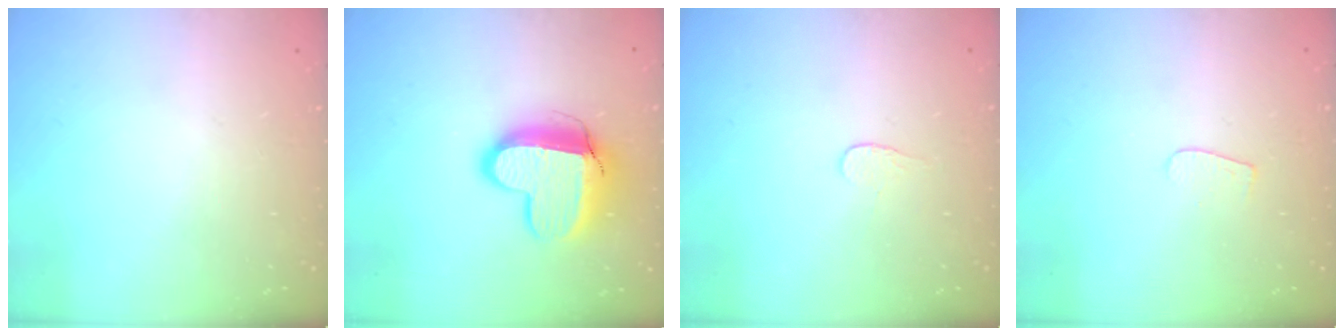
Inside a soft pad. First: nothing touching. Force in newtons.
{"total": 13.4, "press": 13.3, "slide": 1.3}
{"total": 3.4, "press": 3.4, "slide": 0.4}
{"total": 3.7, "press": 3.7, "slide": 0.3}